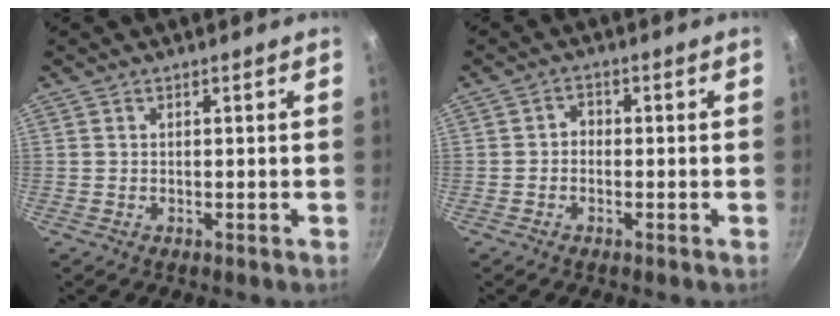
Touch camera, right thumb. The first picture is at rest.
{"total": 1.9, "force": [-0.6, 1.5, 0.9], "torque": [-0.008, 0.012, -0.016]}